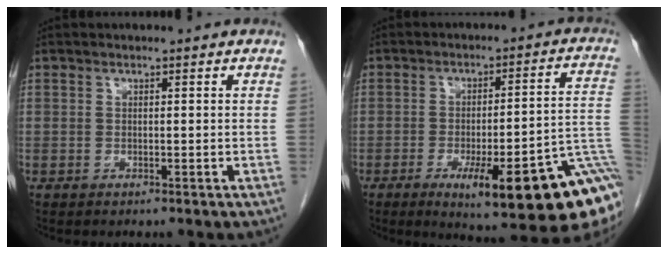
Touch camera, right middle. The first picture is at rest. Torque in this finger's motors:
{"motor_torque": [1.15, -0.99, 0.61, 0.13]}